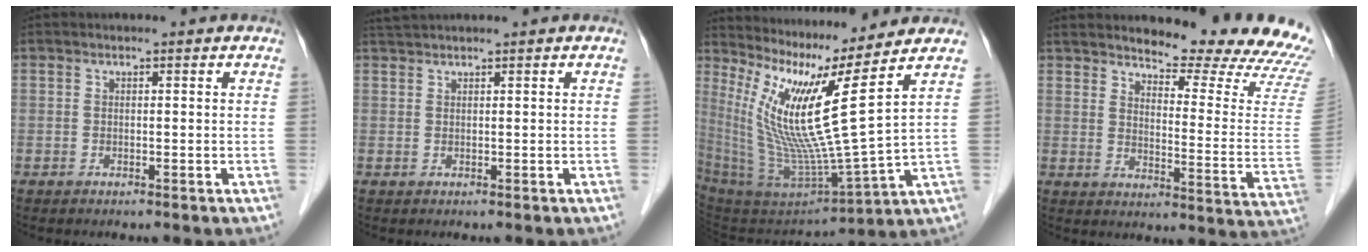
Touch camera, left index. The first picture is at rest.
{"total": 1.7, "force": [1.5, -0.4, 0.5], "torque": [-0.011, 0.015, 0.037]}
{"total": 16.6, "force": [7.8, -1.8, 14.5], "torque": [-0.282, -0.035, 0.146]}
{"total": 18.9, "force": [17.4, 1.8, 7.1], "torque": [-0.086, -0.104, 0.196]}